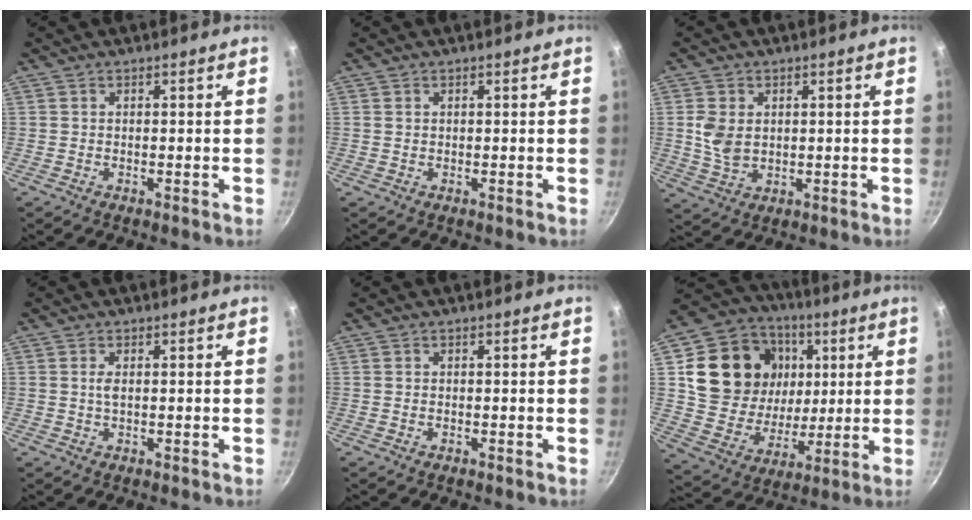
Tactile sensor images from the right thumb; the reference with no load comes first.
{"total": 0.5, "force": [0.2, 0.4, 0.1], "torque": [-0.001, 0.002, 0.004]}
{"total": 6.4, "force": [1.0, 4.7, 4.3], "torque": [-0.078, -0.009, 0.024]}
{"total": 1.4, "force": [0.2, 0.6, 1.2], "torque": [-0.026, 0.001, 0.004]}
{"total": 0.0}
{"total": 21.7, "force": [5.7, 17.7, 11.2], "torque": [-0.186, -0.004, 0.108]}